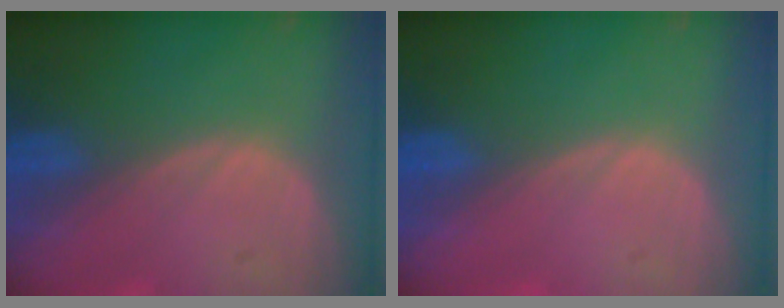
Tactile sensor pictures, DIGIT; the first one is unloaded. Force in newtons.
{"total": 0.0}